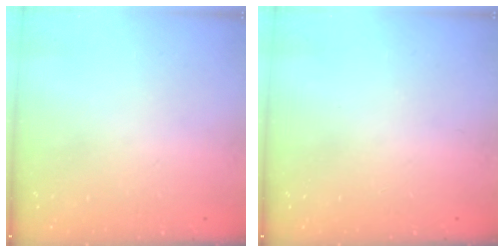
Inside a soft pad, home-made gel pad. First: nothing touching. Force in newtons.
{"total": 0.0}